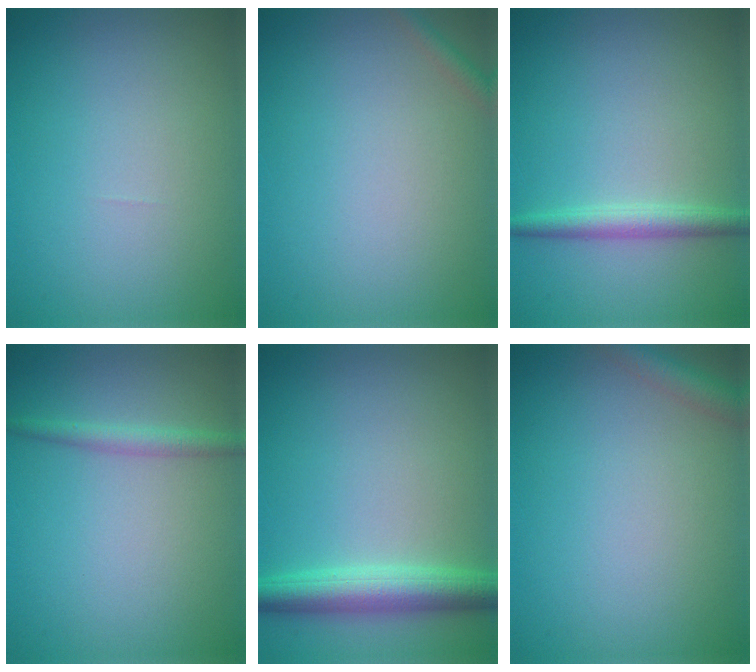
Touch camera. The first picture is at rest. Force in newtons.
{"total": 1.0, "press": 1.0, "slide": 0.0}
{"total": 2.1, "press": 2.1, "slide": 0.0}
{"total": 1.7, "press": 1.7, "slide": 0.0}
{"total": 4.4, "press": 4.4, "slide": 0.2}
{"total": 2.1, "press": 2.1, "slide": 0.1}